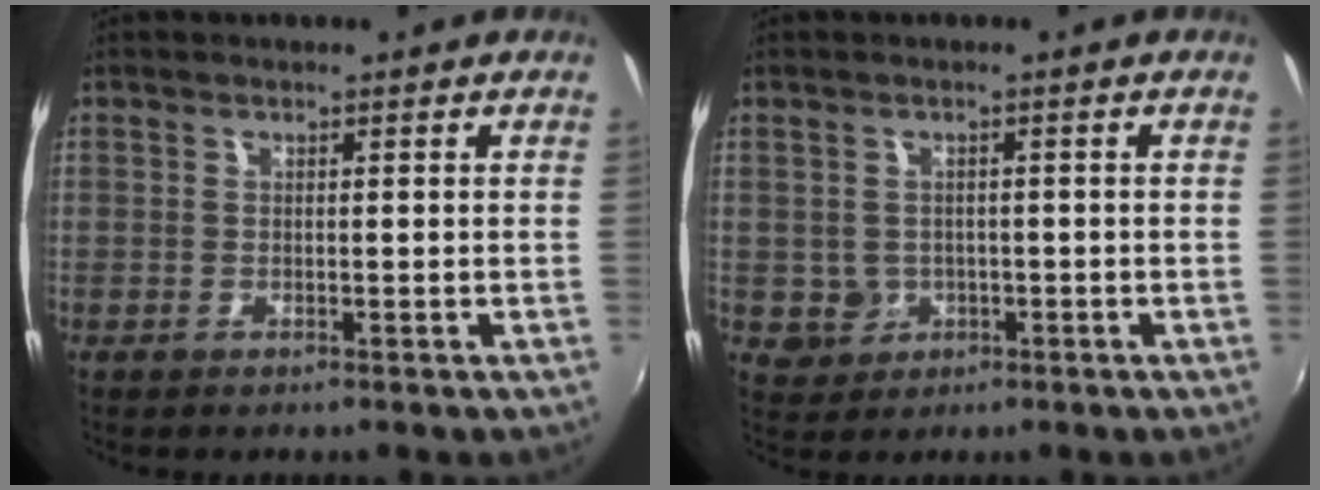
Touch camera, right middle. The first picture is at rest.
{"total": 4.1, "force": [-0.6, 3.9, 0.9], "torque": [-0.025, 0.003, 0.001]}